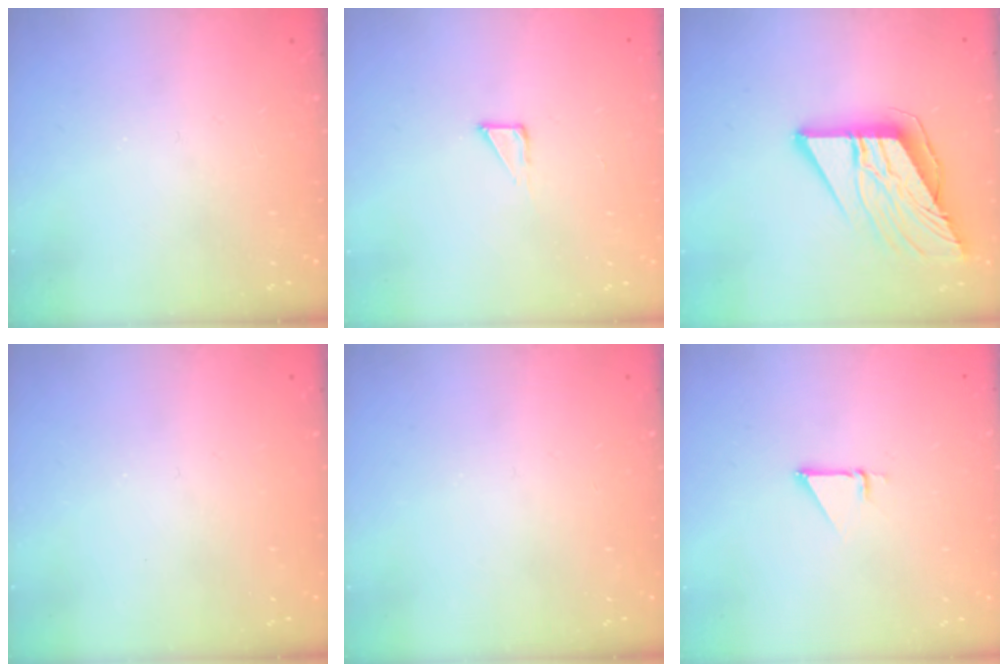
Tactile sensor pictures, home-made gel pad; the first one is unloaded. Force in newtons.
{"total": 2.3, "press": 2.3, "slide": 0.1}
{"total": 11.3, "press": 11.2, "slide": 1.5}
{"total": 0.0}
{"total": 0.0}
{"total": 2.3, "press": 2.3, "slide": 0.1}